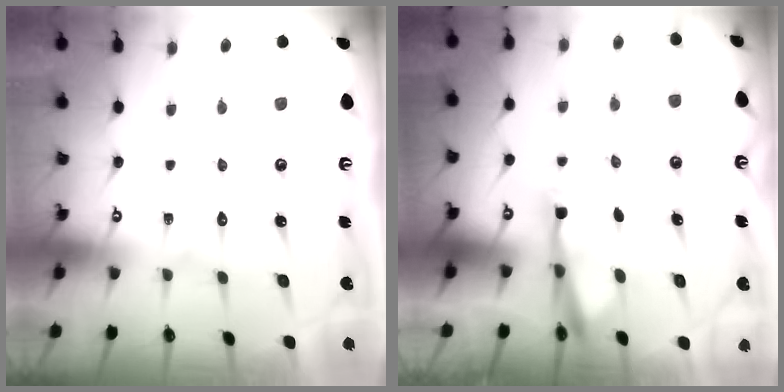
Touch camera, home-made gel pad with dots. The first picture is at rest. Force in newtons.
{"total": 4.1, "press": 4.0, "slide": 0.9}